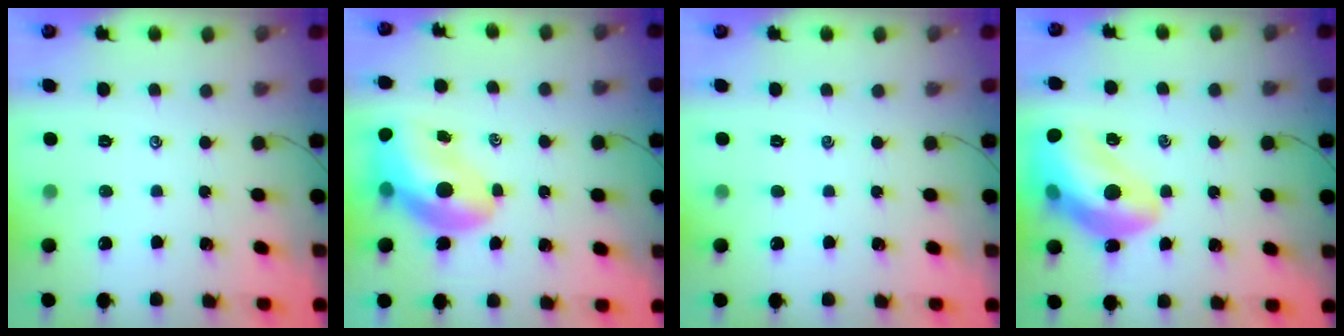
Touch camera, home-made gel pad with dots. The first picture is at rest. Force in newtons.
{"total": 13.9, "press": 13.3, "slide": 3.9}
{"total": 0.0}
{"total": 18.8, "press": 18.6, "slide": 2.9}